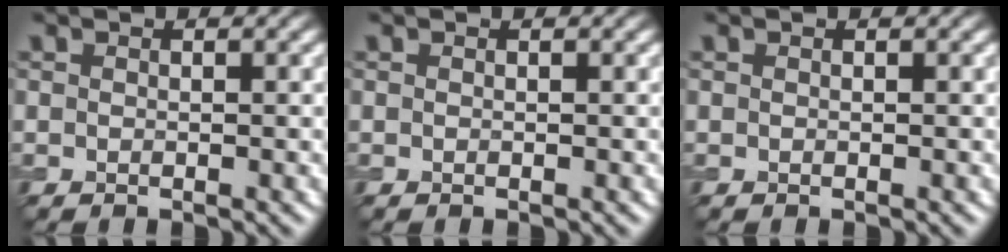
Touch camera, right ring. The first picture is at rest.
{"total": 0.0}
{"total": 0.0}